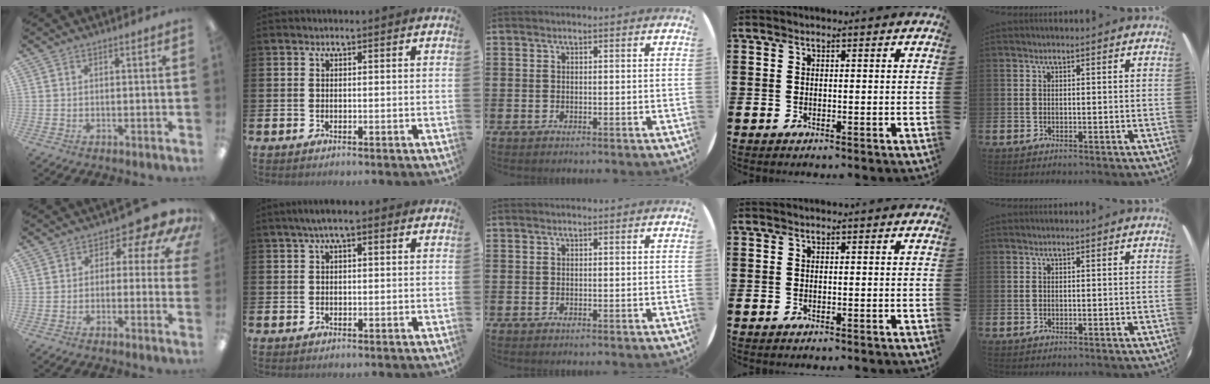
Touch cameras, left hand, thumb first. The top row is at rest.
{"thumb": {"total": 8.3, "force": [3.5, 4.2, 6.3], "torque": [-0.085, -0.023, 0.057]}, "index": {"total": 3.0, "force": [1.7, 1.0, 2.3], "torque": [-0.035, 0.004, 0.026]}}